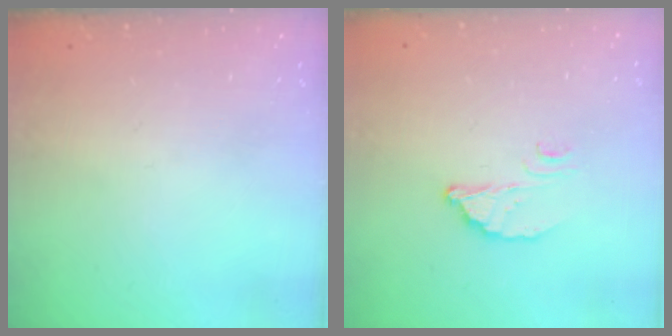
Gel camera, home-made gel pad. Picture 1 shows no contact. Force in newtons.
{"total": 3.4, "press": 3.4, "slide": 0.2}